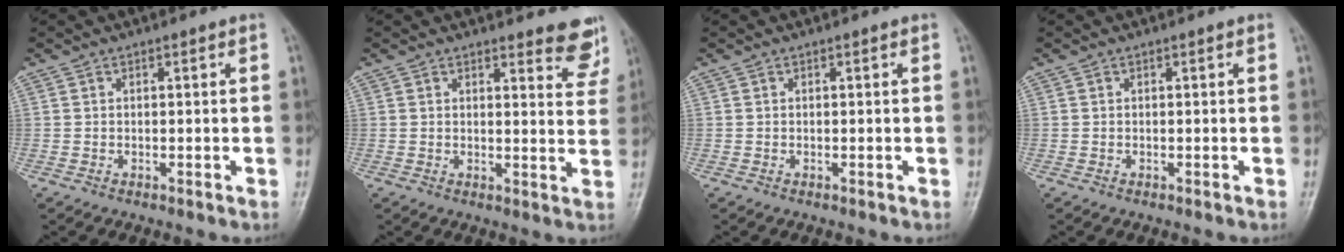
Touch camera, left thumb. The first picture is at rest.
{"total": 7.4, "force": [6.7, 2.1, 2.4], "torque": [0.007, -0.045, 0.056]}
{"total": 0.0}
{"total": 0.0}